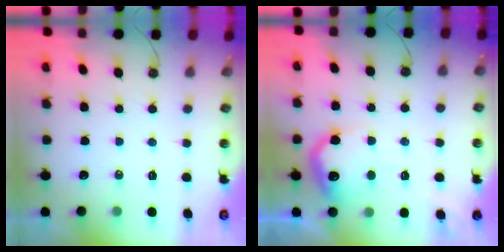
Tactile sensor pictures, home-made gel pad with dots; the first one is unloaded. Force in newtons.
{"total": 14.9, "press": 14.9, "slide": 0.8}